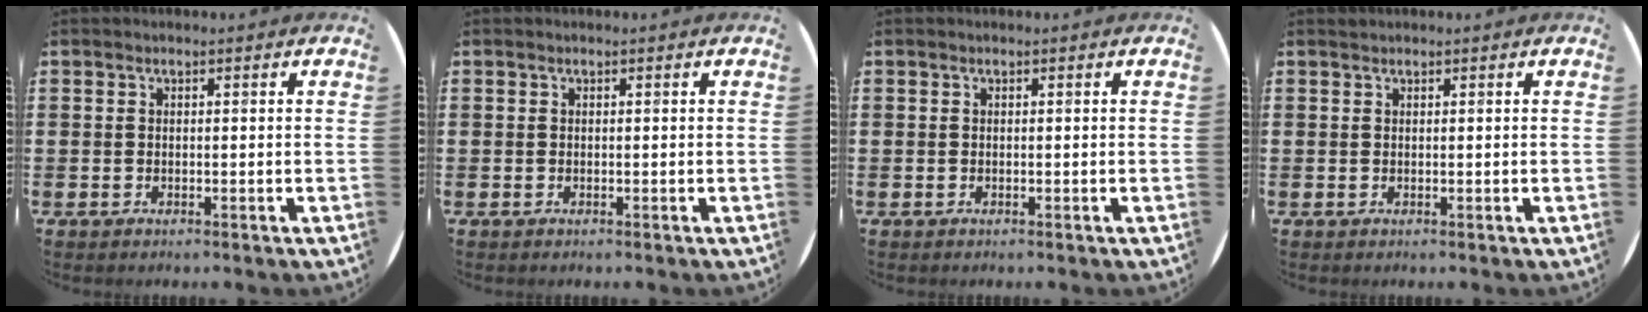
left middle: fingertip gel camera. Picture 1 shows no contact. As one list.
[{"total": 0.0}, {"total": 0.0}, {"total": 0.0}]